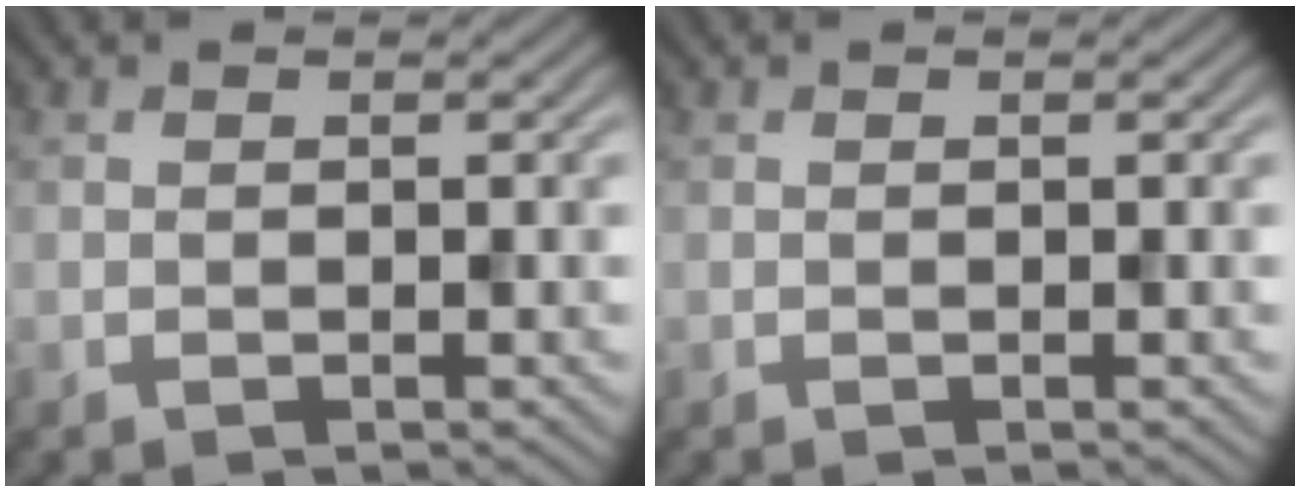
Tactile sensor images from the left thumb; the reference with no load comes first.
{"total": 0.0}